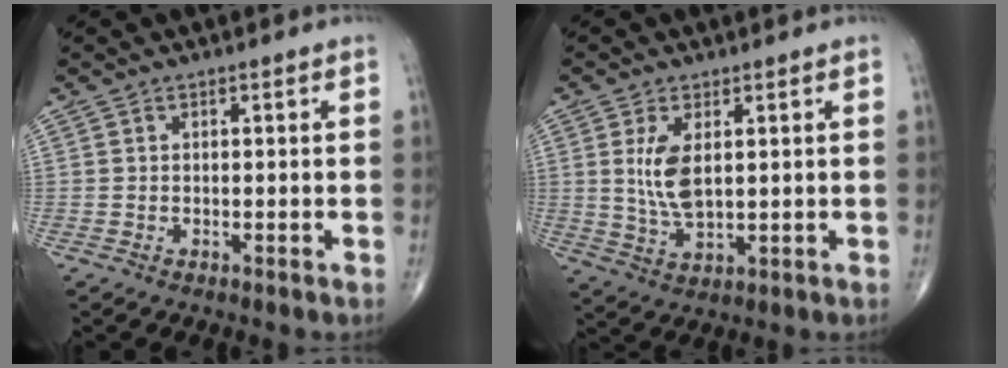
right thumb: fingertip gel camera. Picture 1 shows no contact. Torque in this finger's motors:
{"motor_torque": [-0.43, 0.80, 0.62, 0.00, 0.09]}